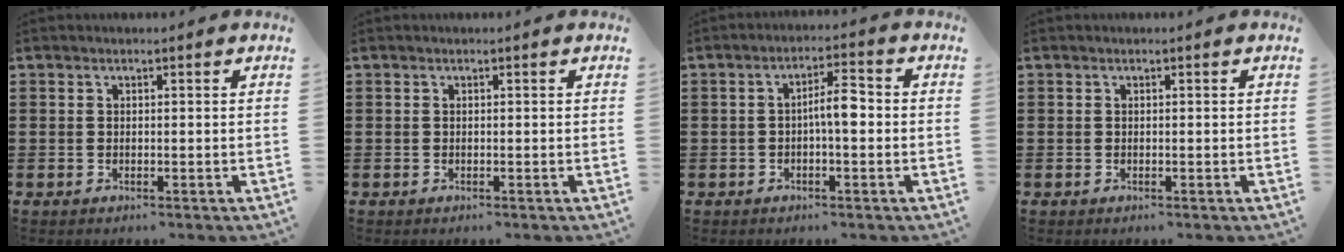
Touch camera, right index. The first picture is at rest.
{"total": 0.0}
{"total": 4.4, "force": [-0.4, 1.1, 4.2], "torque": [-0.077, 0.008, -0.011]}
{"total": 0.0}